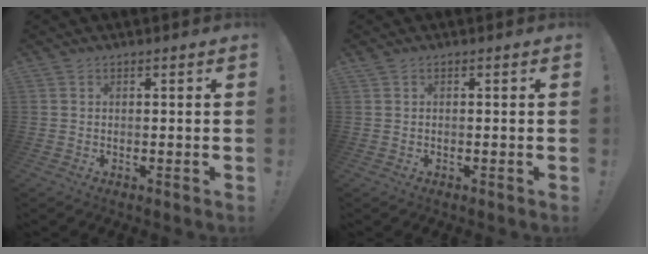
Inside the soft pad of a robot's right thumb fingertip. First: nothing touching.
{"total": 0.0}